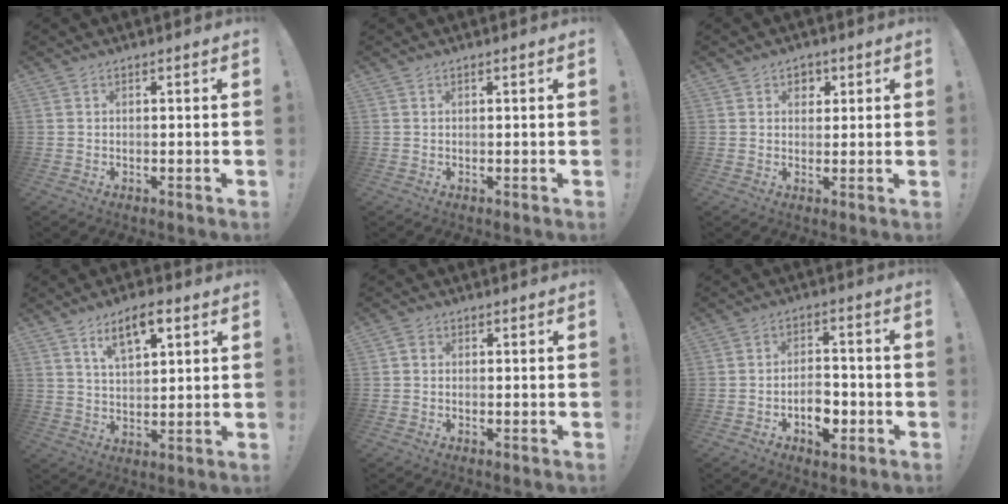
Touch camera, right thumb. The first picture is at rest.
{"total": 0.0}
{"total": 3.5, "force": [1.3, 3.0, 1.3], "torque": [-0.010, -0.001, 0.020]}
{"total": 9.2, "force": [5.2, 3.9, 6.5], "torque": [-0.104, -0.013, 0.090]}
{"total": 1.4, "force": [0.1, 1.3, 0.4], "torque": [-0.011, 0.008, 0.003]}
{"total": 8.0, "force": [-2.8, 5.4, 5.2], "torque": [-0.079, 0.013, -0.047]}